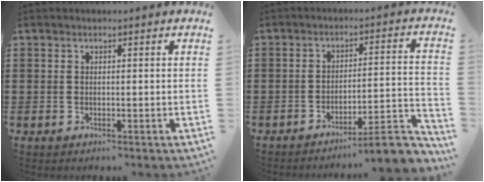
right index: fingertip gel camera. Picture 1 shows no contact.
{"total": 7.3, "force": [-6.0, 0.5, 4.1], "torque": [-0.059, 0.000, -0.113]}